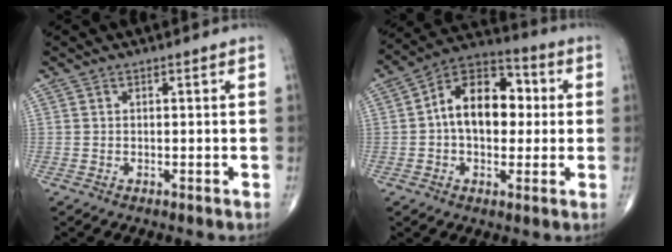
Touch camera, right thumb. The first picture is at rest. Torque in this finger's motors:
{"motor_torque": [0.29, 0.69, 0.75, -0.03, 0.13]}